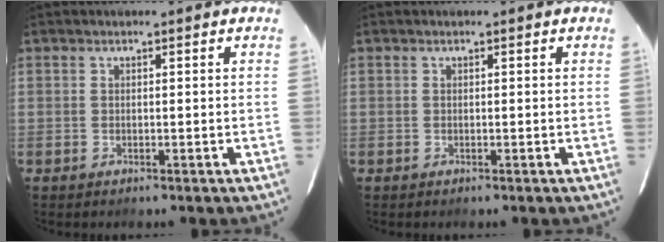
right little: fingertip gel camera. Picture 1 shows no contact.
{"total": 0.0}